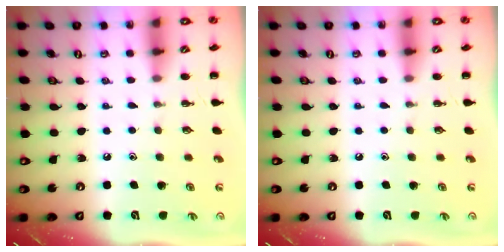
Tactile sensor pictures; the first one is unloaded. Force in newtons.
{"total": 0.0}